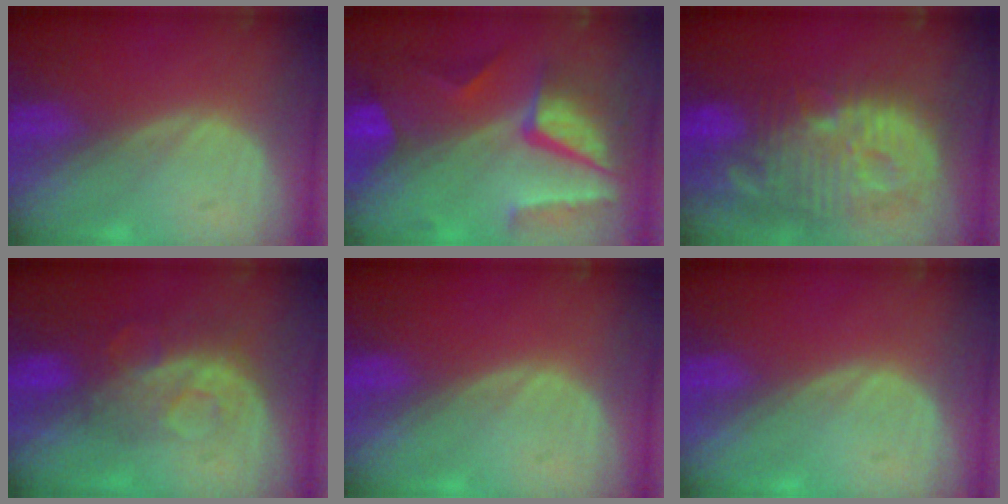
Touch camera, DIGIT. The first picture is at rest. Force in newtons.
{"total": 10.4, "press": 8.8, "slide": 5.6}
{"total": 14.3, "press": 12.5, "slide": 6.9}
{"total": 8.3, "press": 7.0, "slide": 4.5}
{"total": 0.0}
{"total": 0.0}